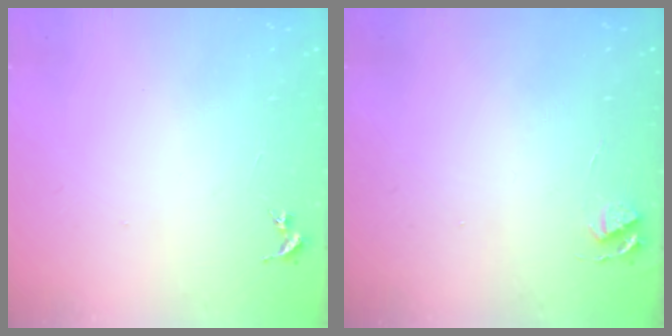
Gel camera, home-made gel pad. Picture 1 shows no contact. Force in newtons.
{"total": 3.9, "press": 3.8, "slide": 0.5}